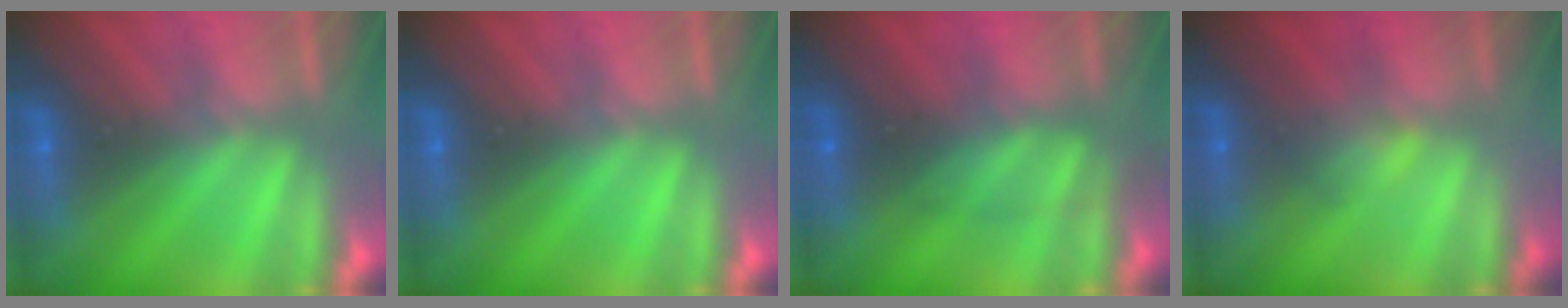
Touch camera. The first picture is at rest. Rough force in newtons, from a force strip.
{"total": 0.0}
{"total": 2.4}
{"total": 2.8}